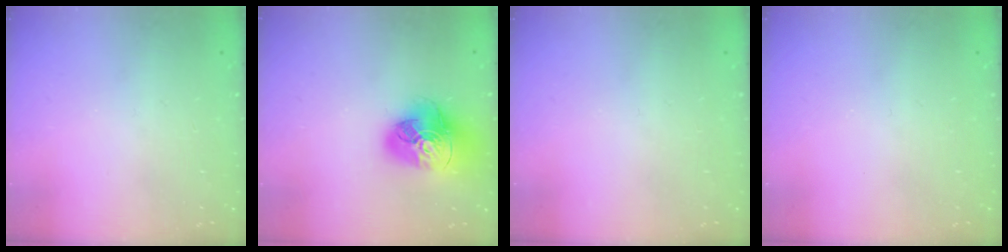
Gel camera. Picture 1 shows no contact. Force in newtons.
{"total": 18.0, "press": 17.9, "slide": 2.0}
{"total": 0.0}
{"total": 0.0}